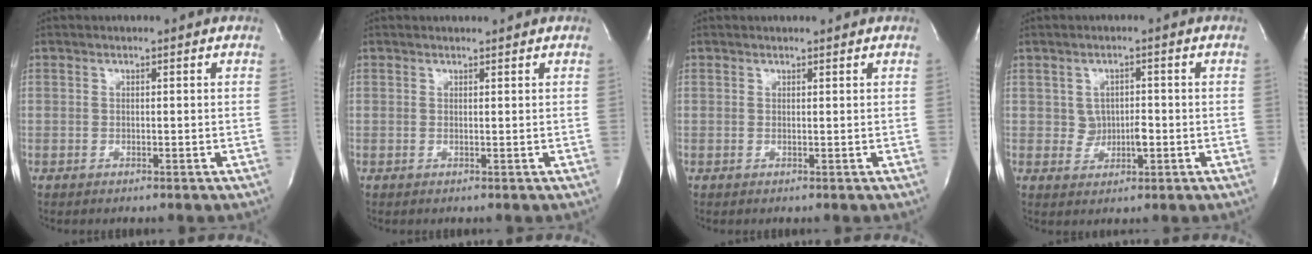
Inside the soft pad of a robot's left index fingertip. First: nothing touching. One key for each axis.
{"total": 1.1, "fx": 1.1, "fy": 0.0, "fz": 0.2, "tx": -0.004, "ty": 0.005, "tz": 0.017}
{"total": 1.3, "fx": 1.2, "fy": 0.1, "fz": 0.5, "tx": -0.006, "ty": 0.008, "tz": 0.017}
{"total": 2.9, "fx": -0.5, "fy": 2.1, "fz": 1.9, "tx": -0.024, "ty": 0.002, "tz": -0.002}